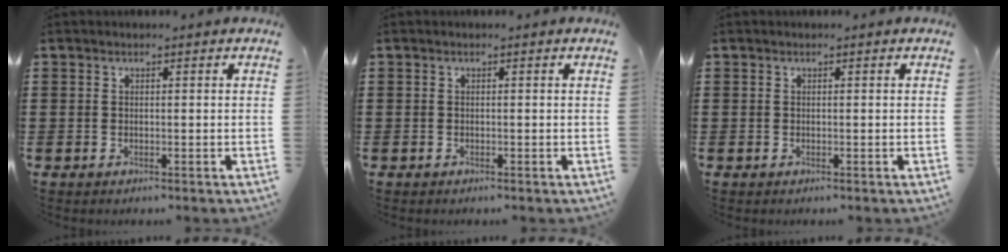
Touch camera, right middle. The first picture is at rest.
{"total": 0.0}
{"total": 0.0}